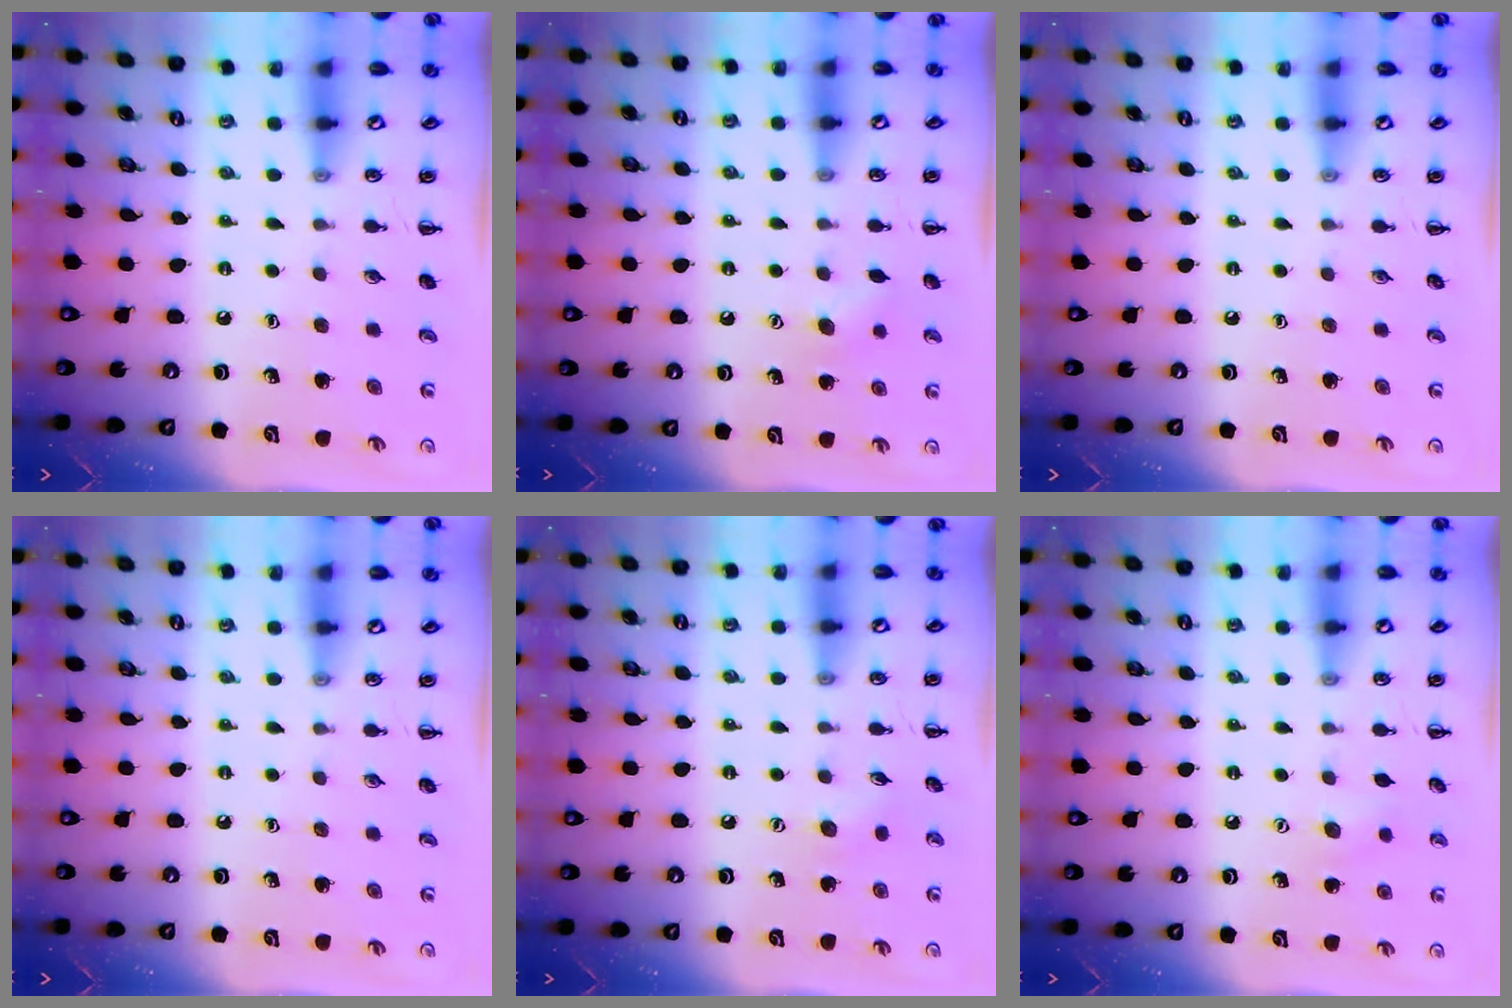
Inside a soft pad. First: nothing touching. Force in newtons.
{"total": 7.2, "press": 7.1, "slide": 1.4}
{"total": 0.0}
{"total": 0.0}
{"total": 4.0, "press": 3.9, "slide": 1.0}
{"total": 5.5, "press": 5.4, "slide": 1.1}